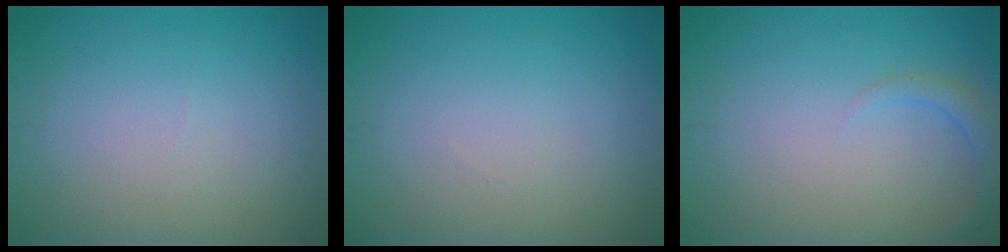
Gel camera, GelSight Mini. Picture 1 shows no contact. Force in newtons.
{"total": 0.0}
{"total": 1.6, "press": 1.6, "slide": 0.2}